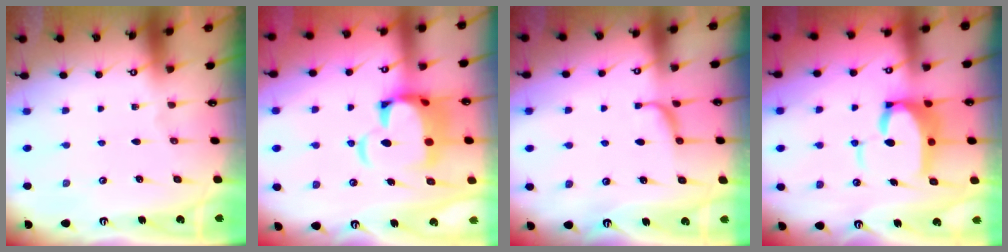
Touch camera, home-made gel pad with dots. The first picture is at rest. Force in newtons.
{"total": 8.7, "press": 8.5, "slide": 1.8}
{"total": 1.7, "press": 1.6, "slide": 0.5}
{"total": 9.9, "press": 9.8, "slide": 1.1}